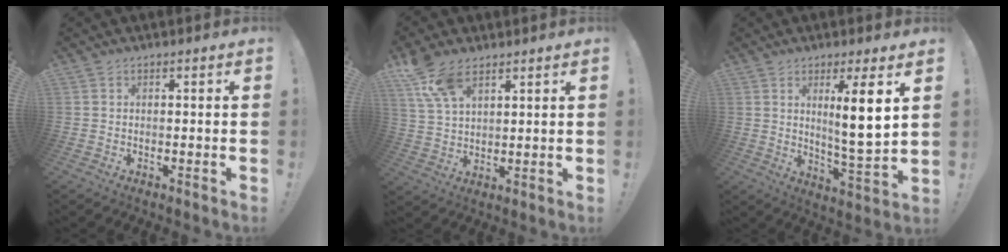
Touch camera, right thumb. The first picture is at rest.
{"total": 9.5, "force": [6.3, 4.3, 5.7], "torque": [-0.112, -0.023, 0.124]}
{"total": 10.9, "force": [3.8, 0.8, 10.1], "torque": [-0.145, -0.027, 0.053]}